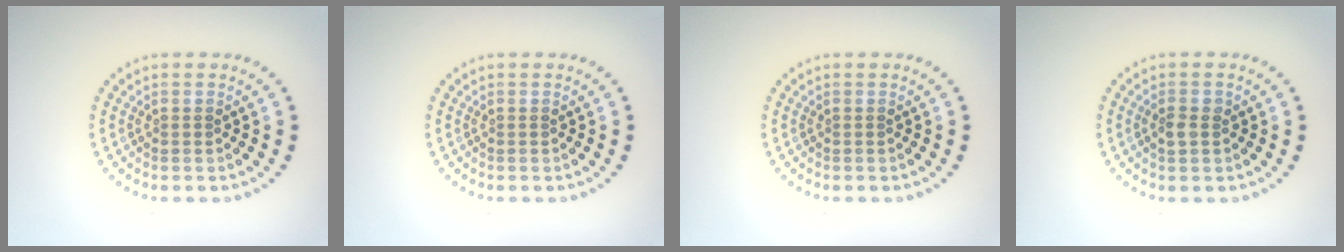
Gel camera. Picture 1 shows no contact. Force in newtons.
{"total": 0.0}
{"total": 0.0}
{"total": 1.4, "press": 1.4, "slide": 0.1}